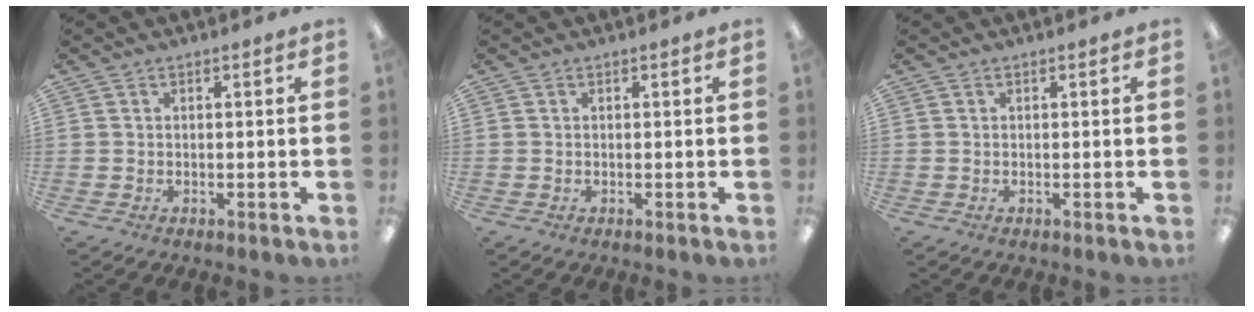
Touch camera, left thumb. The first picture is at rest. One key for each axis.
{"total": 0.0}
{"total": 0.0}